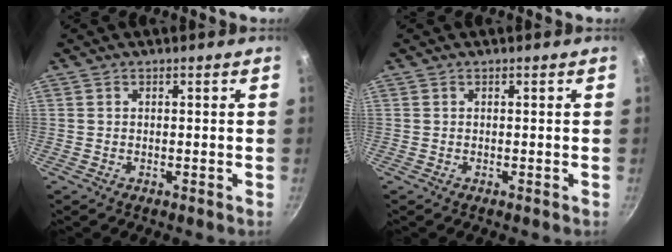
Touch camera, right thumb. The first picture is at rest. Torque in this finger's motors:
{"motor_torque": [0.00, 0.00, 0.00, 0.00, 0.00]}